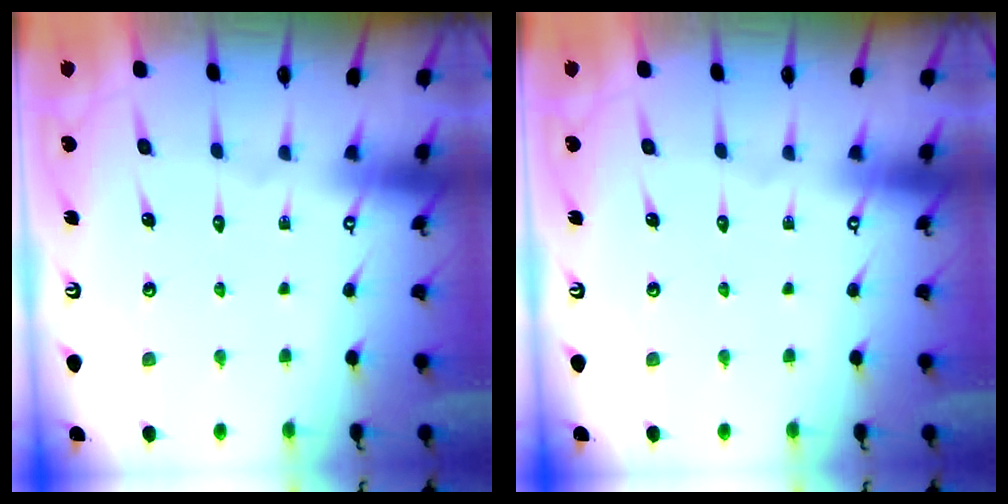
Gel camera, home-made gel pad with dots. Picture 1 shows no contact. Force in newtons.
{"total": 0.0}